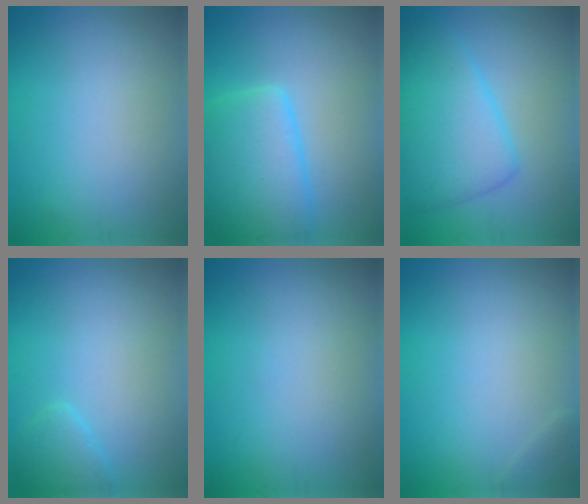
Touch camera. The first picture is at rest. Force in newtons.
{"total": 5.9, "press": 5.8, "slide": 0.3}
{"total": 6.1, "press": 6.1, "slide": 0.2}
{"total": 1.5, "press": 1.5, "slide": 0.1}
{"total": 0.0}
{"total": 0.8, "press": 0.8, "slide": 0.1}